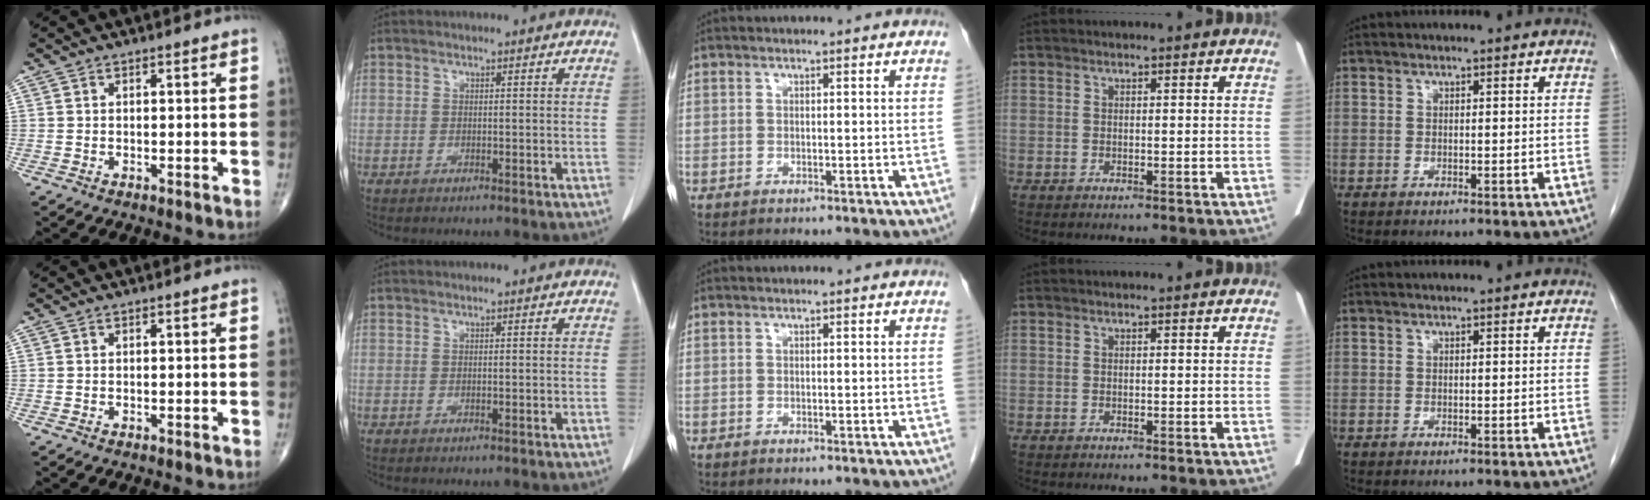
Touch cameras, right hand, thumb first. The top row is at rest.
{}